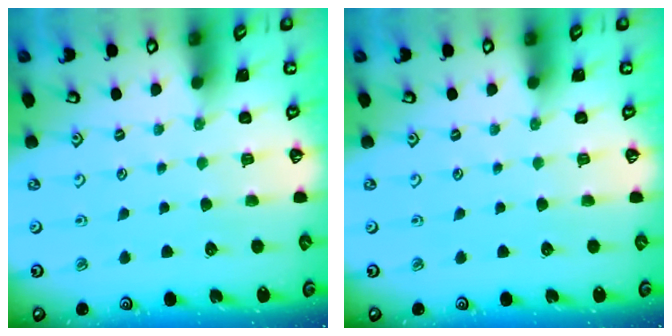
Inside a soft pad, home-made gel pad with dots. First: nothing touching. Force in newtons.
{"total": 0.0}